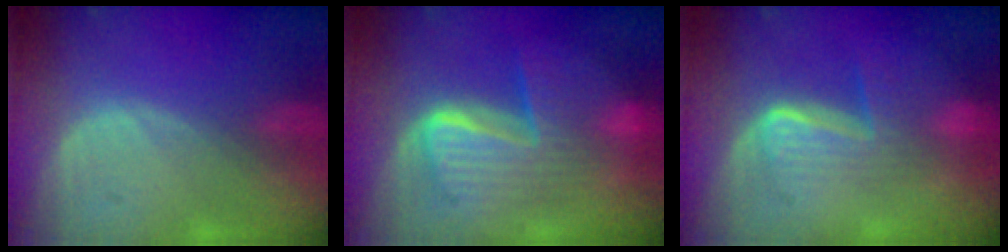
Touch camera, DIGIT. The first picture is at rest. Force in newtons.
{"total": 10.3, "press": 10.3, "slide": 0.9}
{"total": 6.4, "press": 5.9, "slide": 2.5}